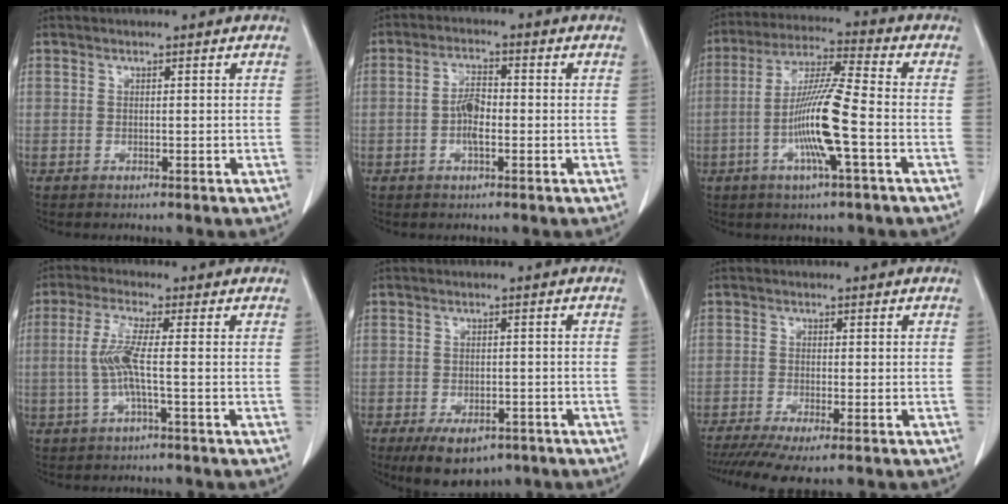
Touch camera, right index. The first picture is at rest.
{"total": 4.2, "force": [-0.8, 1.5, 3.9], "torque": [-0.075, 0.008, -0.015]}
{"total": 11.9, "force": [-3.0, 0.0, 11.5], "torque": [-0.220, -0.001, -0.062]}
{"total": 5.4, "force": [-0.3, 0.1, 5.4], "torque": [-0.118, 0.008, -0.008]}
{"total": 7.8, "force": [-5.3, 4.0, 4.1], "torque": [-0.060, -0.001, -0.075]}
{"total": 7.2, "force": [-5.4, 0.7, 4.7], "torque": [-0.072, -0.017, -0.088]}